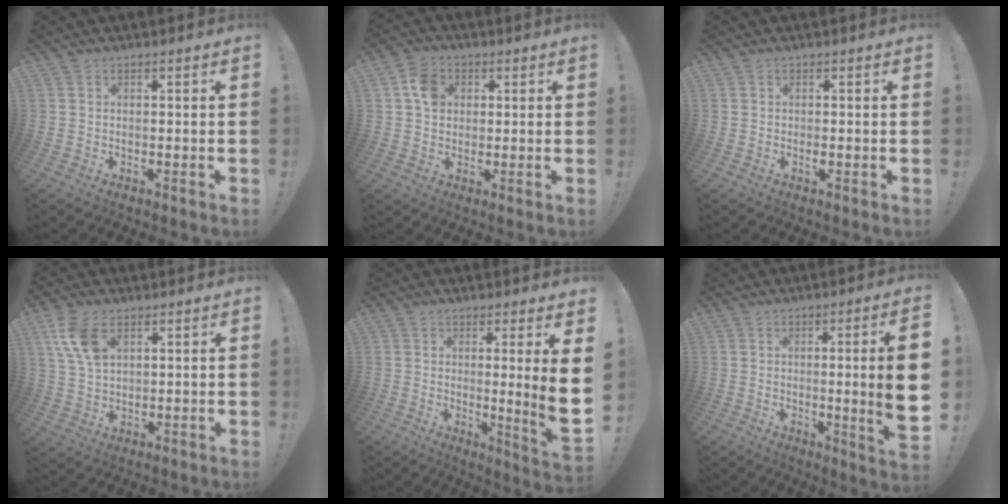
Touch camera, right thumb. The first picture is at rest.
{"total": 7.5, "force": [1.8, 6.3, 3.5], "torque": [-0.045, 0.004, 0.036]}
{"total": 0.9, "force": [-0.4, 0.2, 0.9], "torque": [-0.016, -0.001, -0.006]}
{"total": 9.5, "force": [4.5, 5.6, 6.2], "torque": [-0.123, -0.011, 0.087]}
{"total": 8.1, "force": [1.0, -1.4, 7.9], "torque": [-0.110, -0.032, 0.008]}
{"total": 10.9, "force": [0.2, -0.3, 10.9], "torque": [-0.154, -0.016, -0.003]}